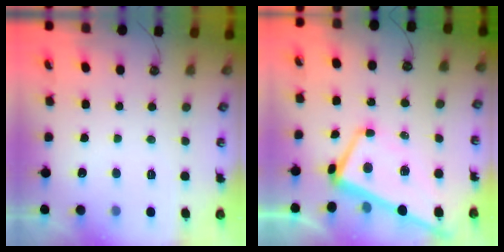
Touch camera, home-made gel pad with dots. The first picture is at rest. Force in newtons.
{"total": 1.2, "press": 0.7, "slide": 1.0}